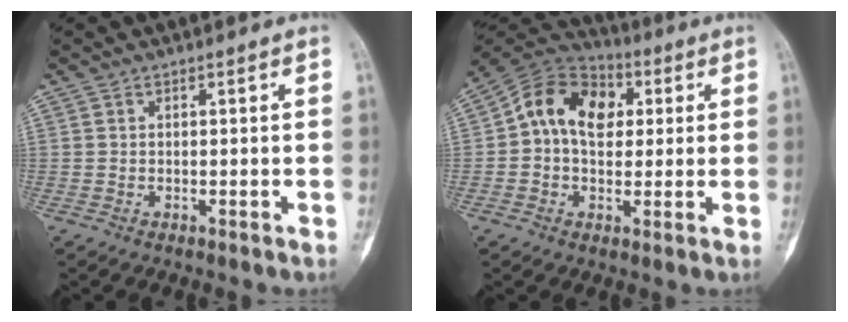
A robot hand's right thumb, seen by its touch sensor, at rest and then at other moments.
{"total": 13.7, "force": [2.4, 9.7, 9.3], "torque": [-0.130, 0.021, 0.028]}